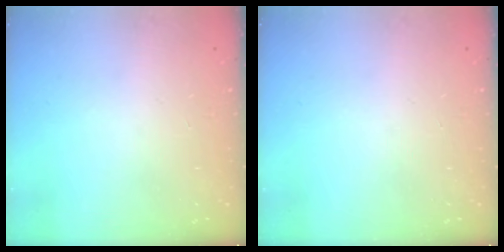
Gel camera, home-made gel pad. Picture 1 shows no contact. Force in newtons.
{"total": 0.0}